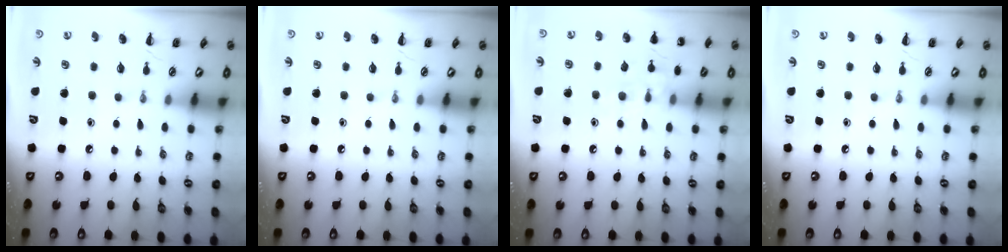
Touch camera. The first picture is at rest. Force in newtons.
{"total": 0.0}
{"total": 10.0, "press": 9.9, "slide": 1.1}
{"total": 0.0}